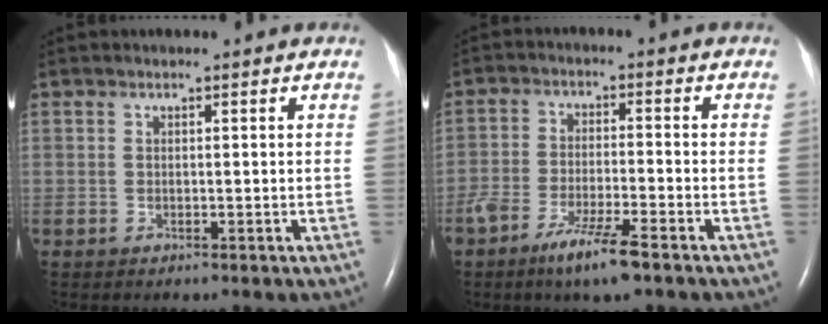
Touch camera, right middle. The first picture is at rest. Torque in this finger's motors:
{"motor_torque": [1.10, -1.04, 0.18, 0.14]}